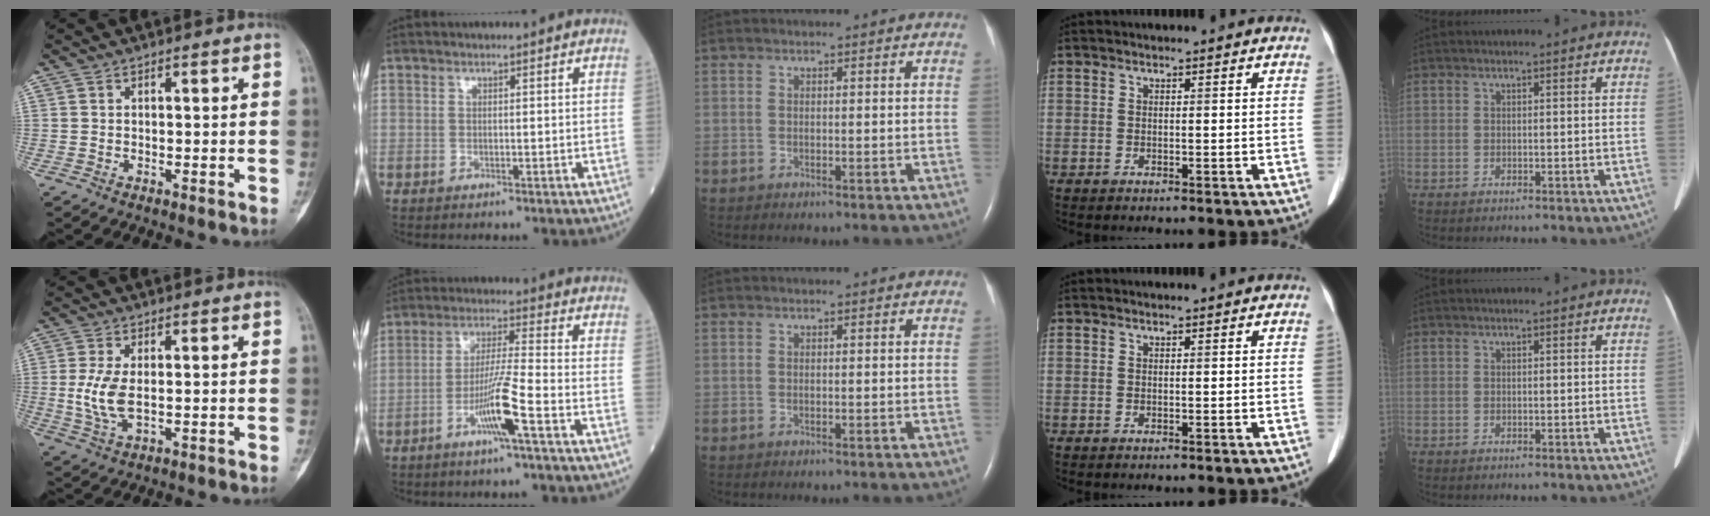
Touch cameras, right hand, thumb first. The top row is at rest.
{"thumb": {"total": 6.5, "force": [0.0, 3.1, 5.7], "torque": [-0.132, -0.009, 0.004]}, "index": {"total": 8.0, "force": [-3.8, -0.8, 7.0], "torque": [-0.136, -0.004, -0.074]}}